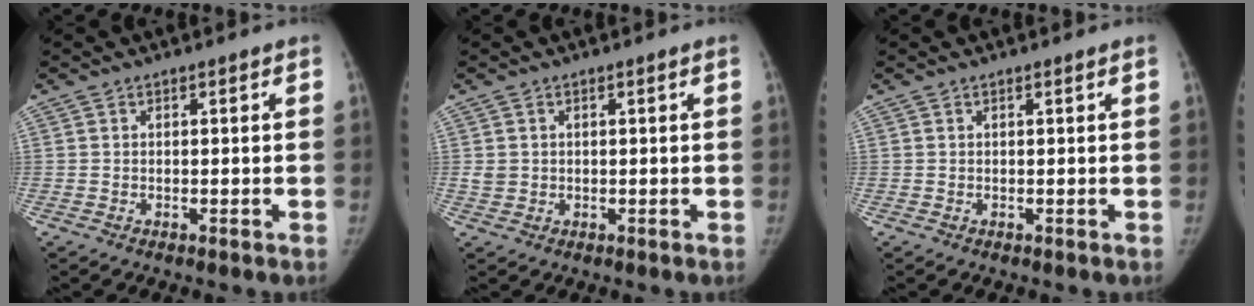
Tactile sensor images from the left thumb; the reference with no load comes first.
{"total": 1.9, "force": [0.1, 1.7, 0.7], "torque": [-0.006, 0.002, 0.006]}
{"total": 0.0}